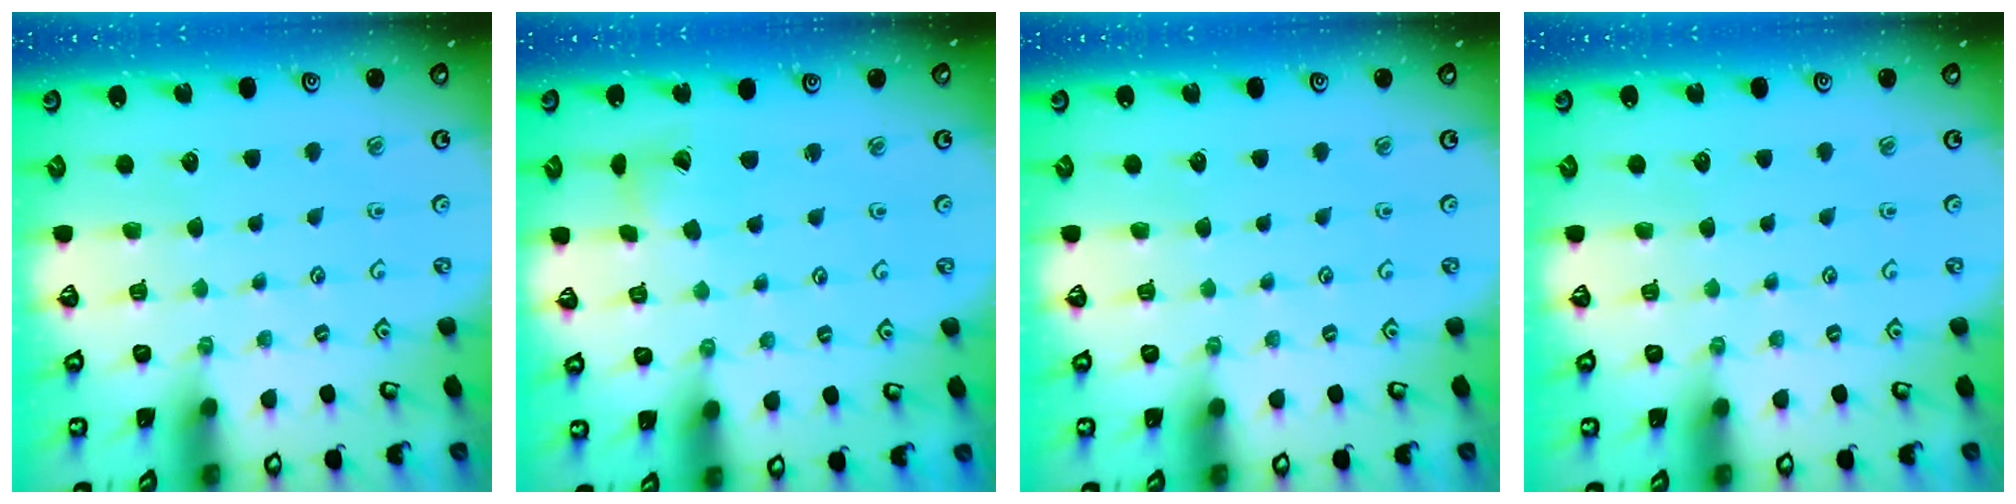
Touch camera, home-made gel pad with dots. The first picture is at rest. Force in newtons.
{"total": 4.8, "press": 4.8, "slide": 0.5}
{"total": 0.0}
{"total": 0.0}